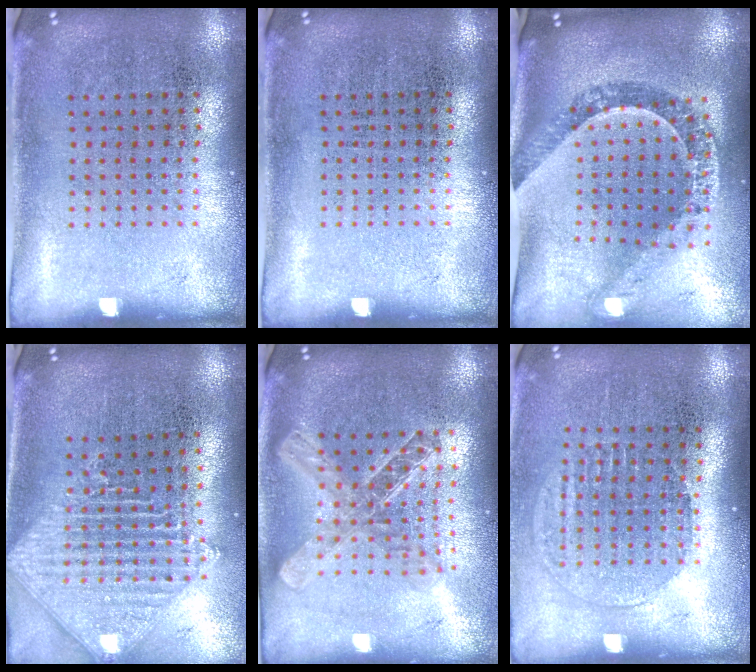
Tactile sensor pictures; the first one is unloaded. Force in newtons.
{"total": 0.0}
{"total": 1.4, "press": 1.3, "slide": 0.6}
{"total": 2.0, "press": 1.7, "slide": 1.1}
{"total": 2.0, "press": 1.7, "slide": 1.1}
{"total": 1.4, "press": 1.2, "slide": 0.7}